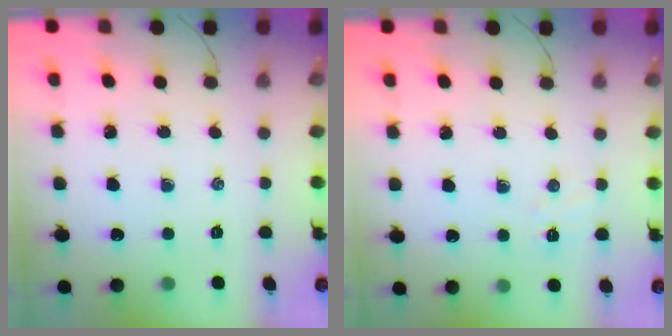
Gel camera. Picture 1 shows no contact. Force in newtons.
{"total": 3.5, "press": 3.4, "slide": 0.7}